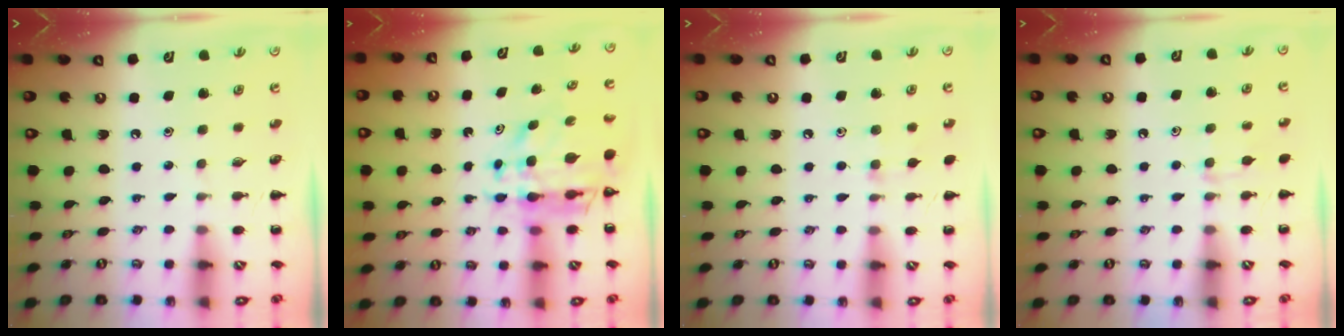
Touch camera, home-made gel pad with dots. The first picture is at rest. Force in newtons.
{"total": 8.9, "press": 8.3, "slide": 3.3}
{"total": 6.1, "press": 5.8, "slide": 1.9}
{"total": 6.6, "press": 6.3, "slide": 2.1}